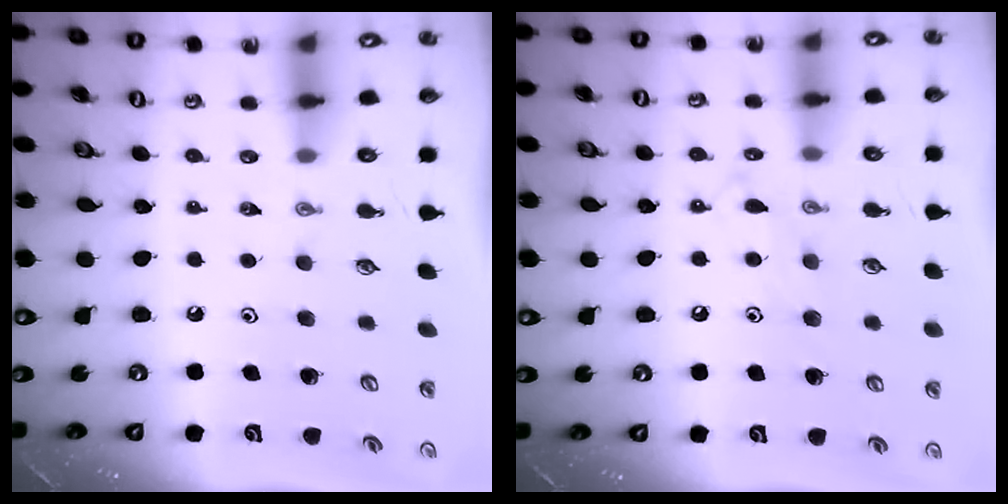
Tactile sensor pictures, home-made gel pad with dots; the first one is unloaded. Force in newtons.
{"total": 9.4, "press": 9.4, "slide": 0.8}